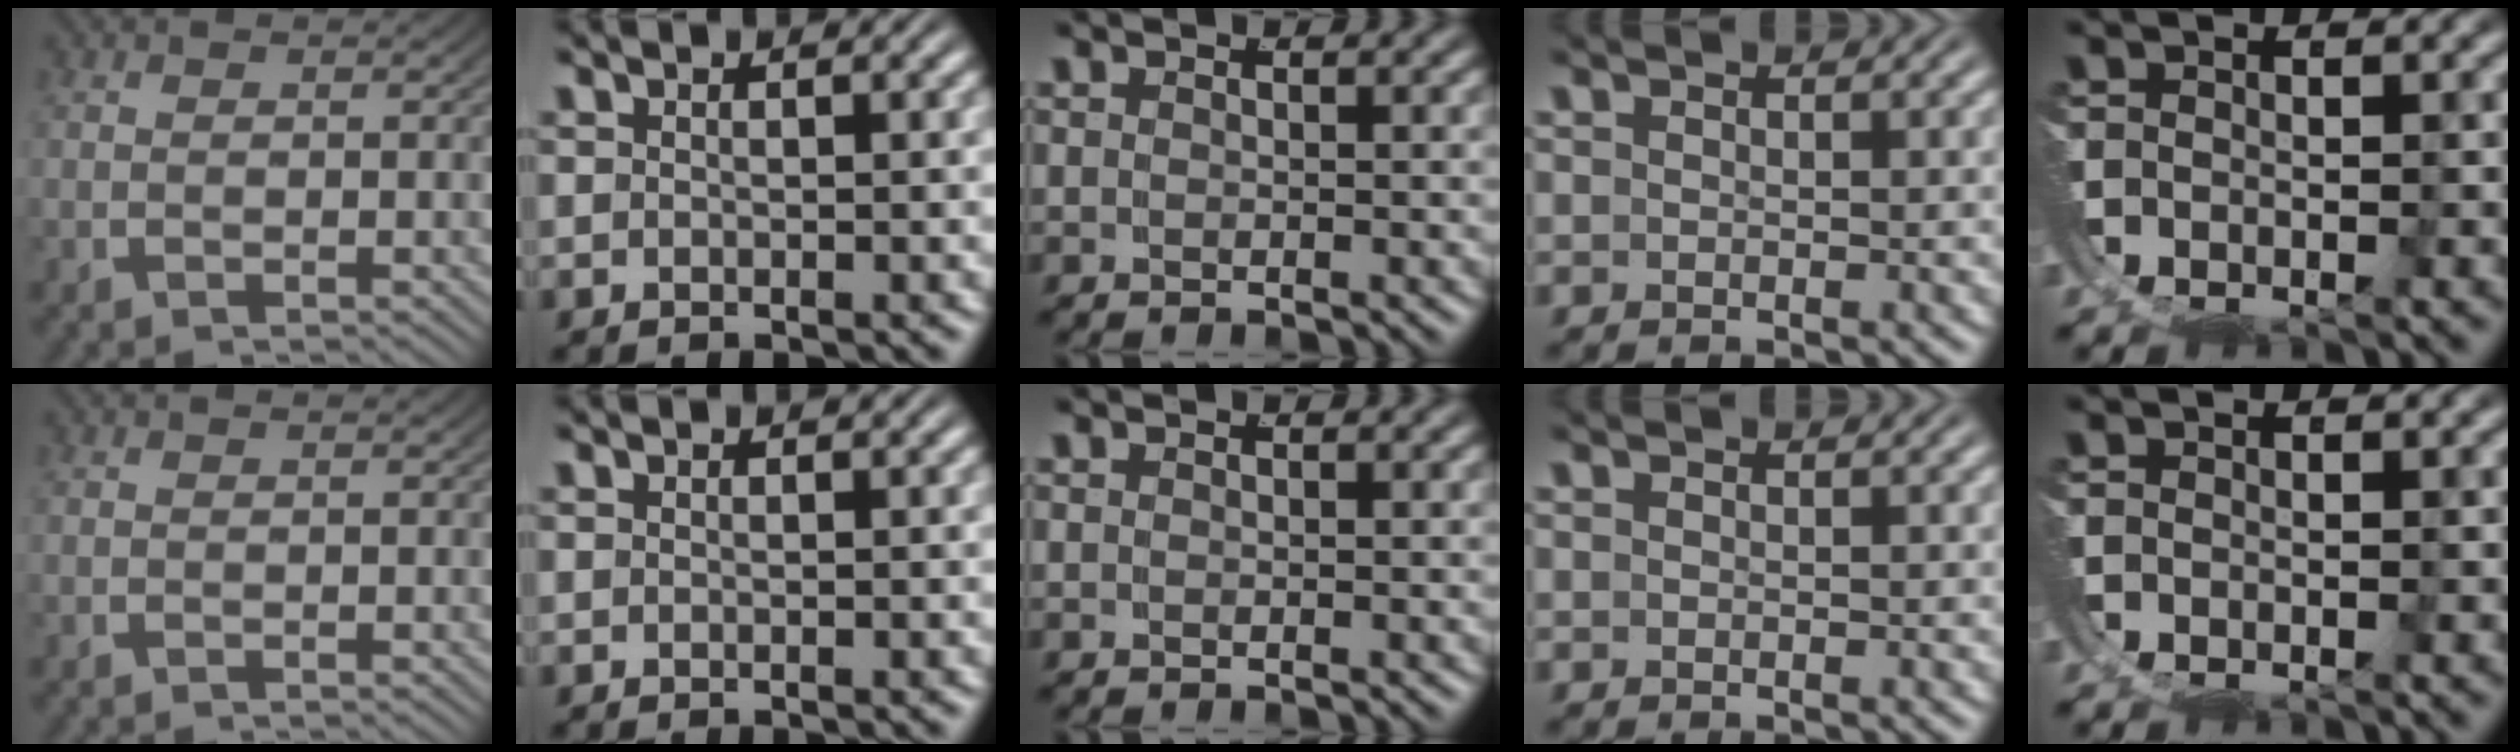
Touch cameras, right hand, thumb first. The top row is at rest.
{}